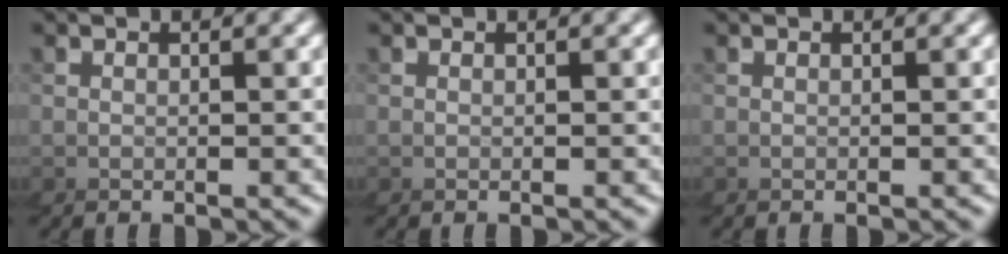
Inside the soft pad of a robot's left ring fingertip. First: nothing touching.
{"total": 0.0}
{"total": 0.0}